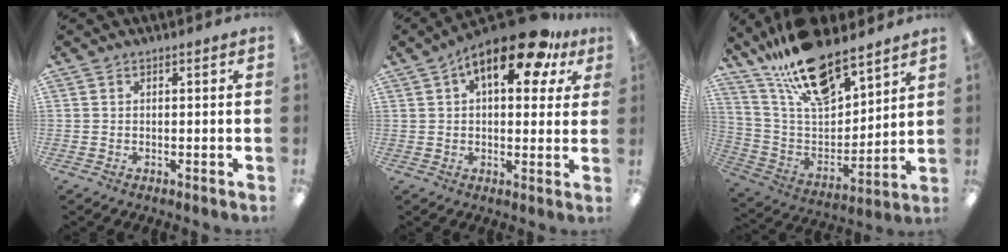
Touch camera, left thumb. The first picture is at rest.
{"total": 15.6, "force": [8.1, 6.2, 11.8], "torque": [-0.173, -0.027, 0.129]}
{"total": 20.6, "force": [16.2, 7.3, 10.5], "torque": [-0.201, -0.094, 0.286]}